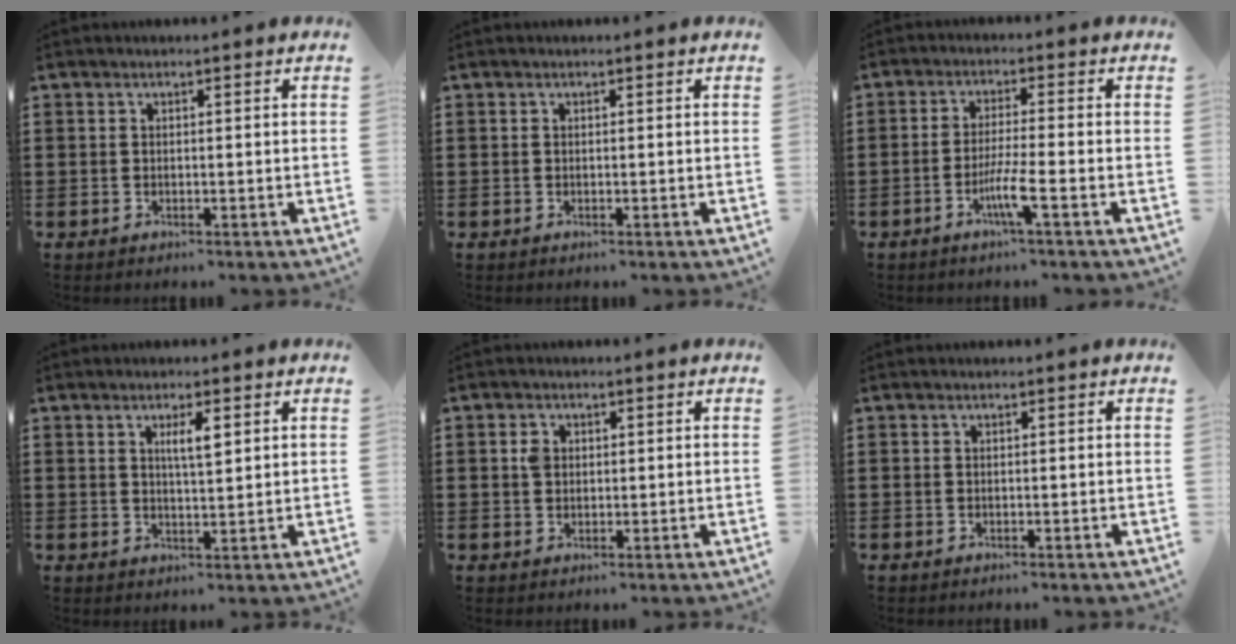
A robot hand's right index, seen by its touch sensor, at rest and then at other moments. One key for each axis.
{"total": 0.0}
{"total": 5.1, "fx": -2.4, "fy": -0.1, "fz": 4.4, "tx": -0.088, "ty": -0.013, "tz": -0.047}
{"total": 3.4, "fx": 1.4, "fy": 0.7, "fz": 3.0, "tx": -0.053, "ty": 0.002, "tz": 0.019}
{"total": 1.9, "fx": 0.4, "fy": 1.4, "fz": 1.2, "tx": -0.026, "ty": 0.009, "tz": 0.007}
{"total": 0.0}